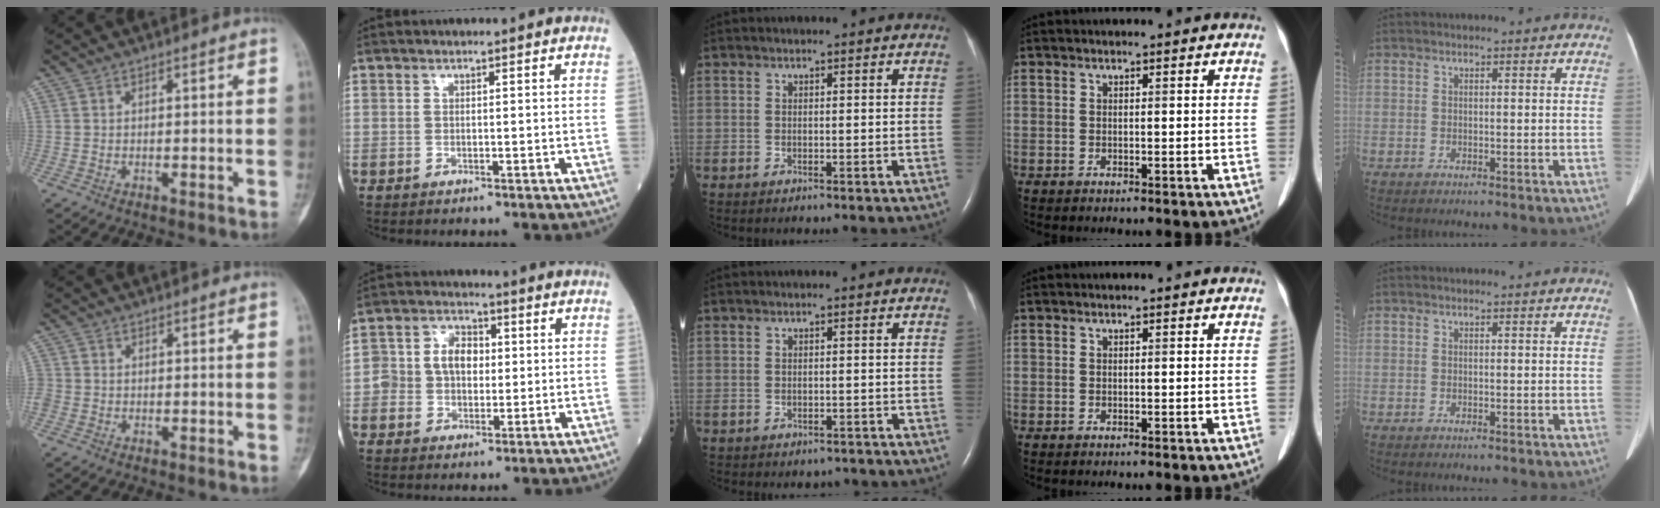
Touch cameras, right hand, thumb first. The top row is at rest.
{"thumb": {"total": 2.0, "force": [-0.5, 1.7, 0.9], "torque": [-0.018, 0.005, -0.013]}, "index": {"total": 6.7, "force": [0.3, 4.9, 4.6], "torque": [-0.084, 0.023, 0.008]}, "middle": {"total": 2.1, "force": [-1.7, 1.2, 0.3], "torque": [-0.007, 0.003, -0.021]}}